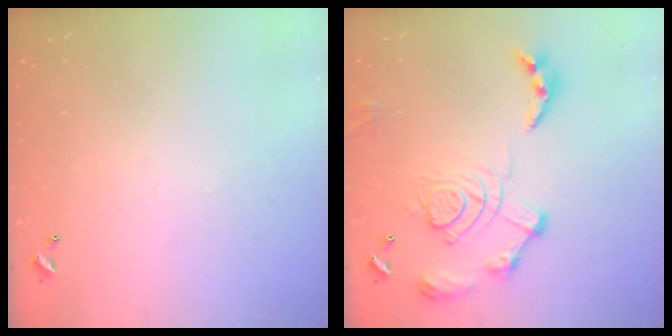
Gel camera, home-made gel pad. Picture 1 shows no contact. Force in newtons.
{"total": 15.6, "press": 15.5, "slide": 1.6}